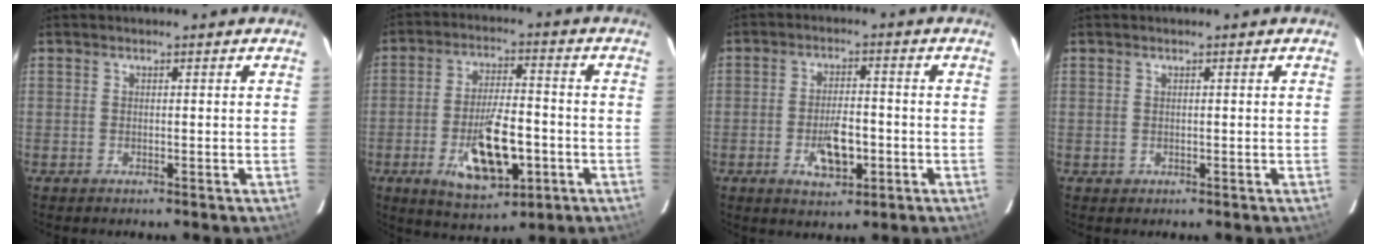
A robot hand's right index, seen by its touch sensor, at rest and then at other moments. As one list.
[{"total": 13.8, "force": [-4.7, 5.6, 11.8], "torque": [-0.220, -0.006, -0.066]}, {"total": 7.4, "force": [-2.5, 3.3, 6.1], "torque": [-0.119, -0.002, -0.035]}, {"total": 0.7, "force": [0.1, 0.7, 0.0], "torque": [0.005, 0.003, 0.001]}]